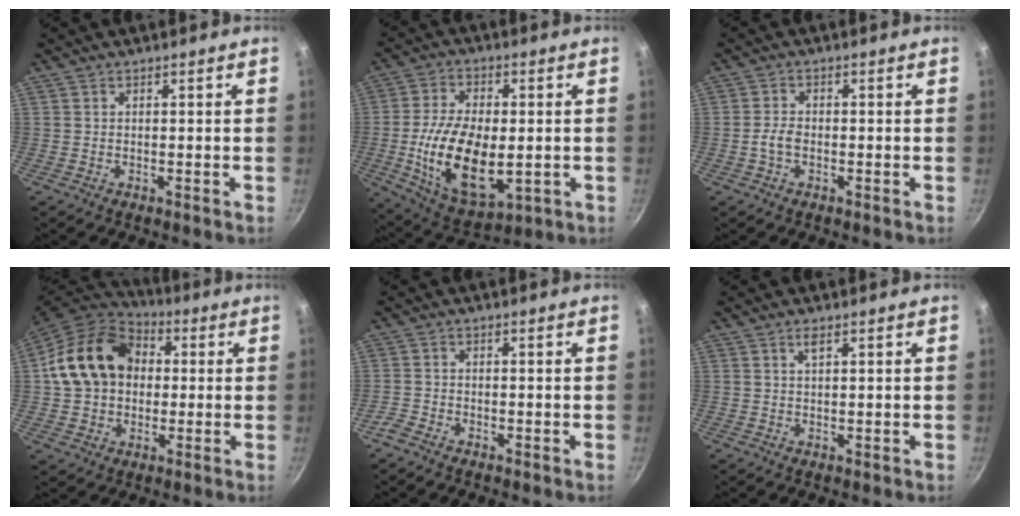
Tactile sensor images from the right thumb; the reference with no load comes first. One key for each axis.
{"total": 18.0, "fx": -1.9, "fy": 10.0, "fz": 14.9, "tx": -0.263, "ty": -0.005, "tz": -0.022}
{"total": 2.8, "fx": -0.8, "fy": 1.7, "fz": 2.0, "tx": -0.040, "ty": 0.014, "tz": -0.019}
{"total": 17.1, "fx": 2.3, "fy": 13.4, "fz": 10.4, "tx": -0.163, "ty": 0.031, "tz": 0.032}
{"total": 2.3, "fx": -1.9, "fy": 1.1, "fz": 0.8, "tx": -0.027, "ty": 0.012, "tz": -0.040}
{"total": 1.5, "fx": 0.8, "fy": 0.5, "fz": 1.2, "tx": -0.020, "ty": -0.002, "tz": 0.014}